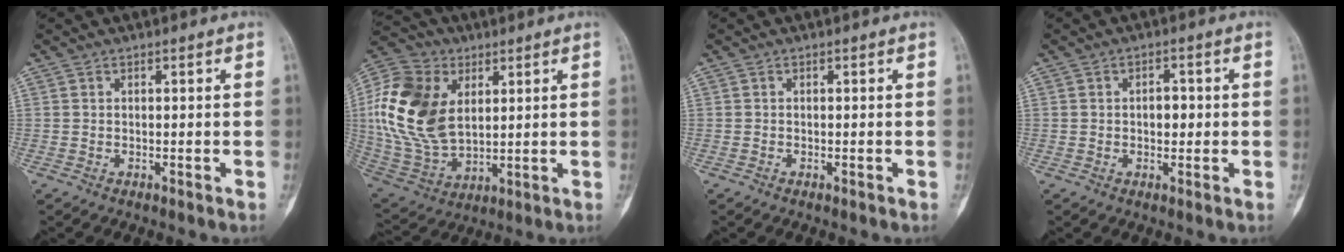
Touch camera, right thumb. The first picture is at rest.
{"total": 20.0, "force": [4.6, 13.2, 14.3], "torque": [-0.284, -0.013, 0.089]}
{"total": 0.0}
{"total": 3.0, "force": [0.1, 1.9, 2.3], "torque": [-0.019, 0.007, -0.001]}